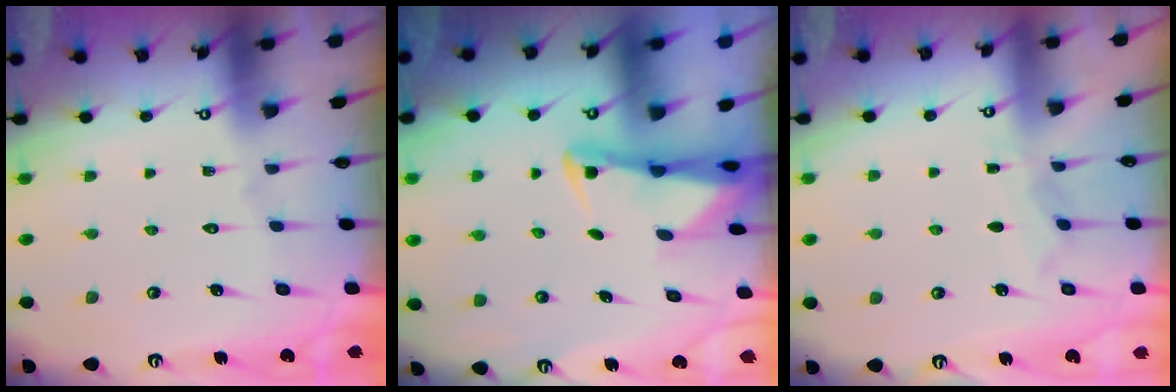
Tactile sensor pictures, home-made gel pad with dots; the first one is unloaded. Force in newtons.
{"total": 2.2, "press": 2.2, "slide": 0.4}
{"total": 4.3, "press": 4.2, "slide": 0.5}